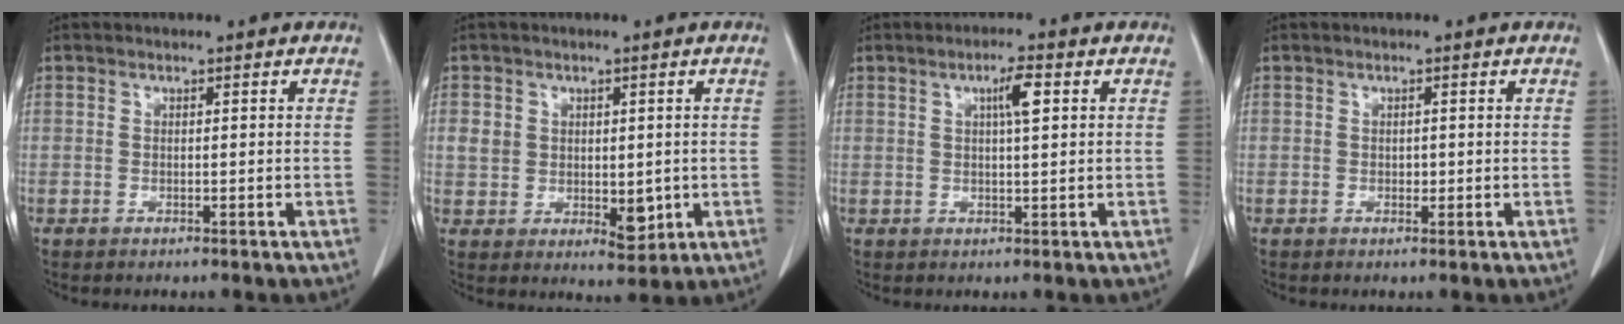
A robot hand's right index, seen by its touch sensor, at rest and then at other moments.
{"total": 6.3, "force": [0.2, 4.7, 4.3], "torque": [-0.052, -0.003, 0.017]}
{"total": 3.7, "force": [1.3, 0.4, 3.5], "torque": [-0.060, 0.003, 0.020]}
{"total": 0.7, "force": [-0.1, 0.6, 0.4], "torque": [-0.005, 0.001, -0.002]}